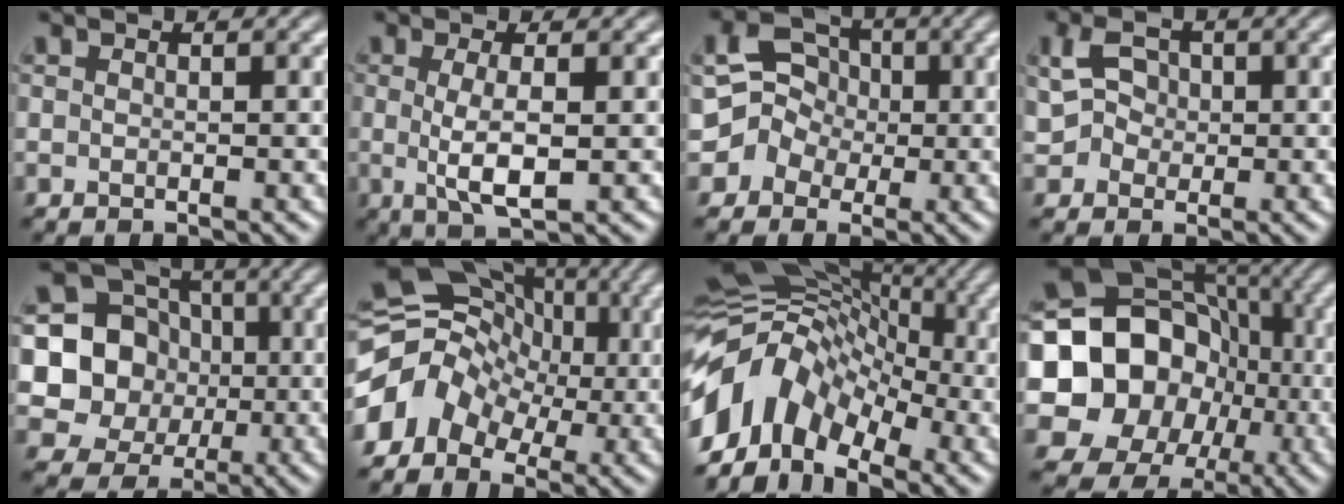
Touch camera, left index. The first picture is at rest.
{"total": 3.4, "force": [0.2, 0.7, 3.3], "torque": [-0.069, -0.003, 0.005]}
{"total": 3.4, "force": [-0.3, 3.2, 1.0], "torque": [-0.007, 0.015, -0.018]}
{"total": 2.7, "force": [0.5, 2.4, 1.2], "torque": [-0.021, 0.008, 0.004]}
{"total": 8.9, "force": [0.9, 8.3, 3.1], "torque": [-0.053, 0.017, -0.011]}
{"total": 6.8, "force": [-1.2, 5.9, 3.3], "torque": [-0.045, 0.016, -0.043]}
{"total": 9.6, "force": [-3.2, 7.0, 5.7], "torque": [-0.106, 0.024, -0.079]}
{"total": 19.3, "force": [-2.3, 17.6, 7.8], "torque": [-0.152, -0.001, -0.075]}